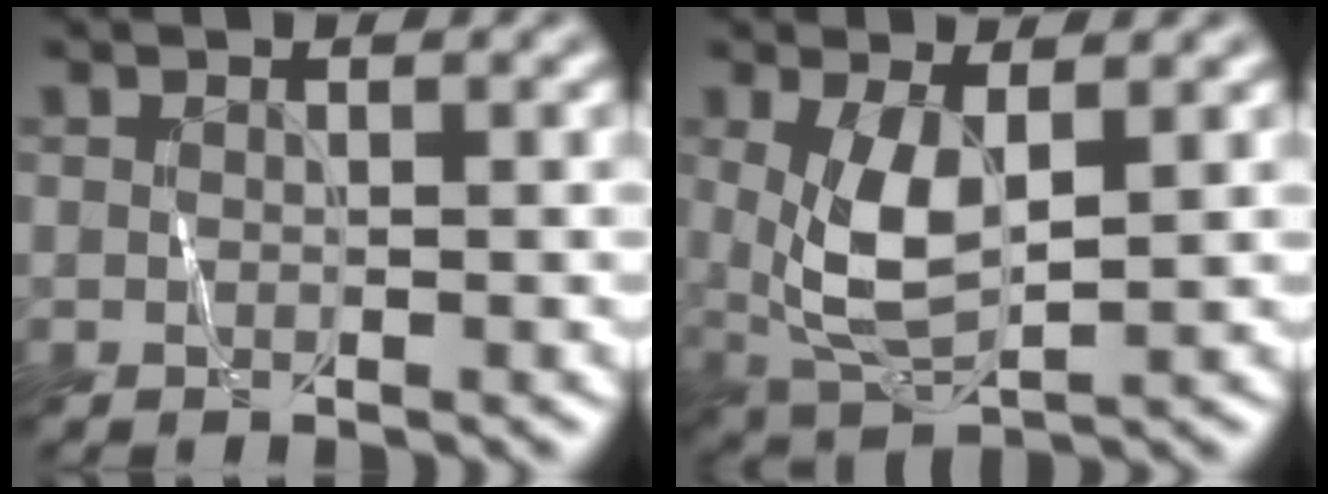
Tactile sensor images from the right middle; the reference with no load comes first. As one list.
[{"total": 4.7, "force": [0.8, 2.0, 4.2], "torque": [-0.100, -0.007, 0.022]}]